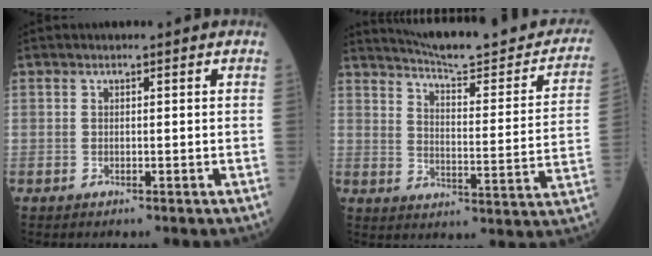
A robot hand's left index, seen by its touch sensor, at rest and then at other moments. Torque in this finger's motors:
{"motor_torque": [-0.13, -0.66, -0.01, 0.01]}